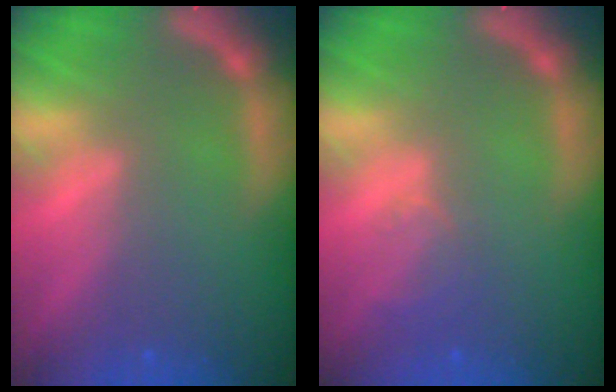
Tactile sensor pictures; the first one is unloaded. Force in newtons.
{"total": 2.0}